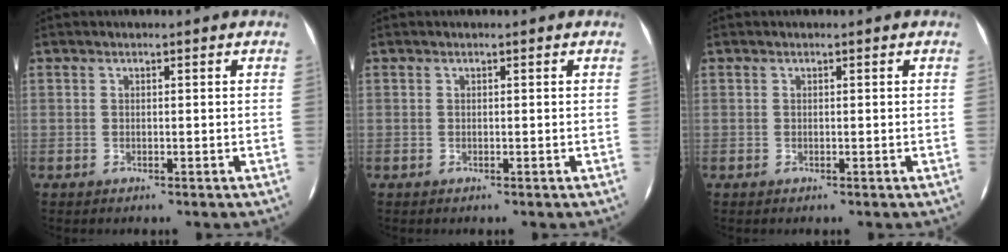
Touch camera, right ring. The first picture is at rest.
{"total": 0.0}
{"total": 0.0}